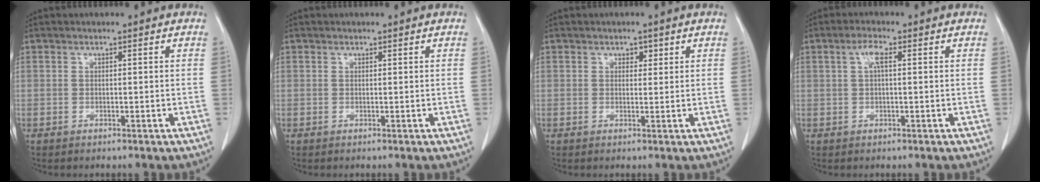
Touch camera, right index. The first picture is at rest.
{"total": 0.0}
{"total": 2.1, "force": [0.9, 1.4, 1.1], "torque": [-0.024, 0.009, 0.018]}
{"total": 3.0, "force": [0.8, 1.0, 2.8], "torque": [-0.061, 0.013, 0.016]}